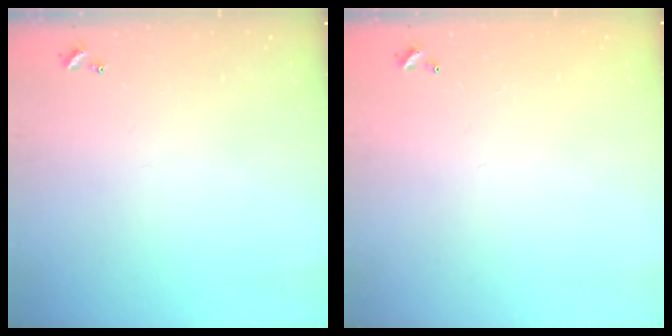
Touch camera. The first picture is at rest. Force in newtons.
{"total": 2.8, "press": 2.8, "slide": 0.1}